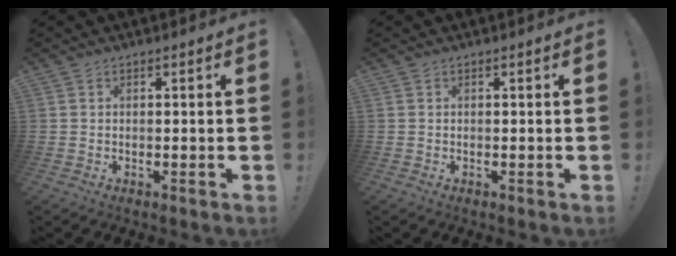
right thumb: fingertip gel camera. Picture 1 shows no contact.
{"total": 0.0}